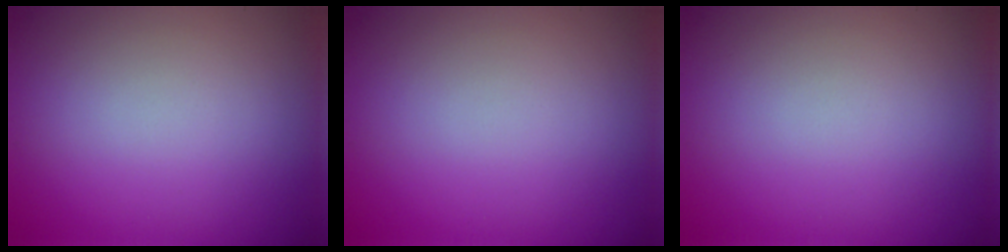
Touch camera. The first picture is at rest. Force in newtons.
{"total": 0.0}
{"total": 0.0}